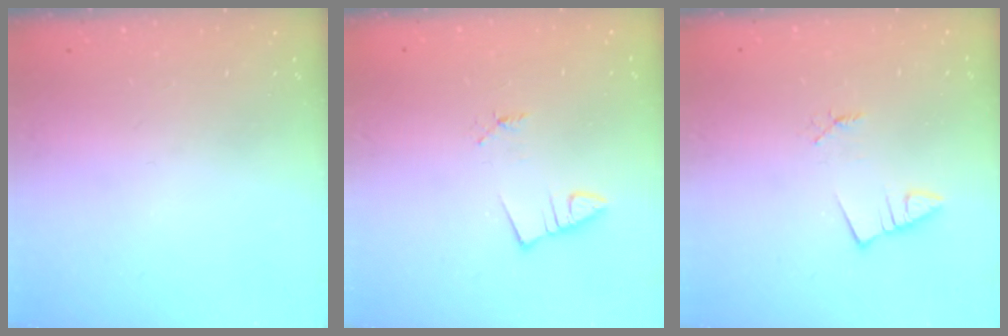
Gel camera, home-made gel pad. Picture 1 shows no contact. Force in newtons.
{"total": 0.9, "press": 0.9, "slide": 0.1}
{"total": 1.2, "press": 1.2, "slide": 0.1}